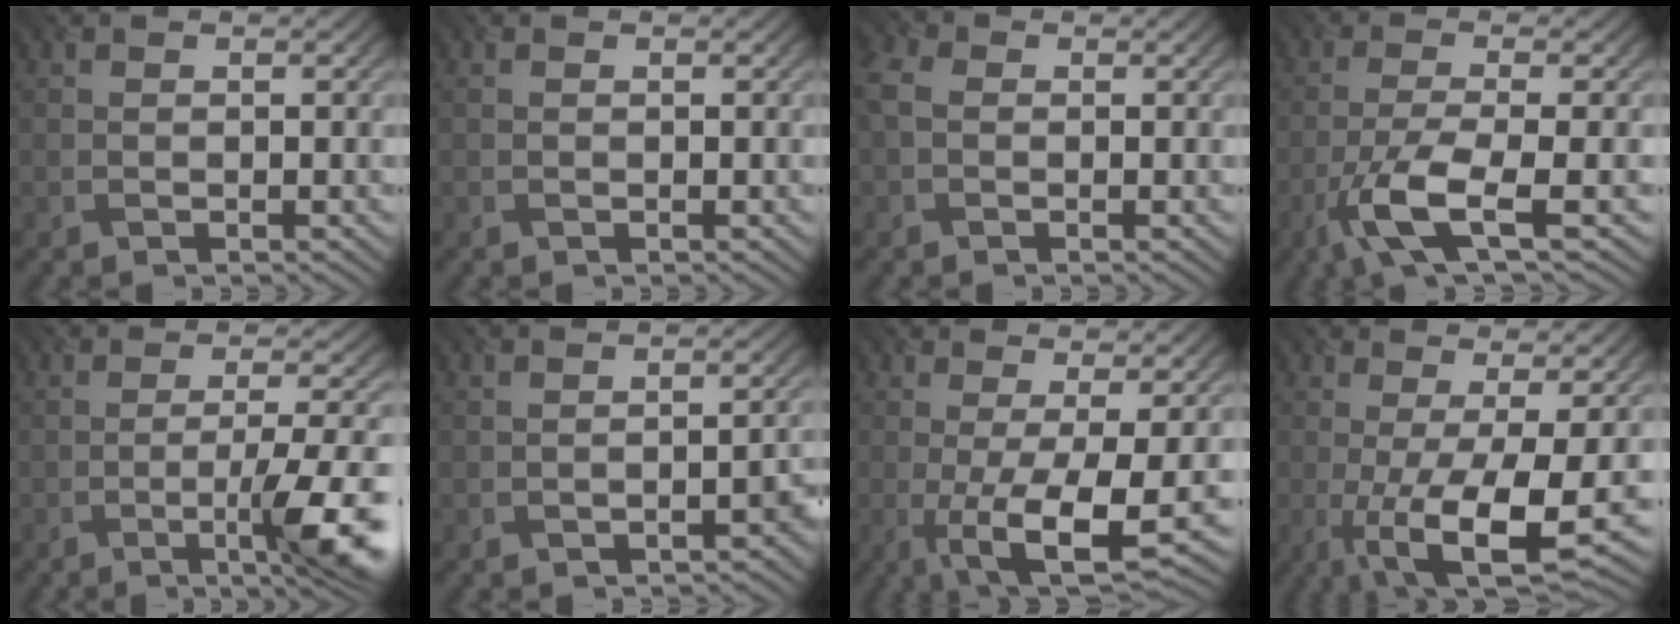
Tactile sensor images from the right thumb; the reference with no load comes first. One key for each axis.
{"total": 0.0}
{"total": 3.6, "fx": -0.1, "fy": 2.8, "fz": 2.3, "tx": -0.068, "ty": 0.006, "tz": -0.010}
{"total": 7.5, "fx": -3.3, "fy": 1.7, "fz": 6.5, "tx": -0.127, "ty": 0.001, "tz": -0.077}
{"total": 9.6, "fx": -3.5, "fy": 1.5, "fz": 8.8, "tx": -0.136, "ty": 0.003, "tz": -0.054}
{"total": 2.6, "fx": -1.6, "fy": 0.7, "fz": 1.9, "tx": -0.024, "ty": 0.006, "tz": -0.021}
{"total": 8.6, "fx": -1.8, "fy": 1.8, "fz": 8.2, "tx": -0.137, "ty": -0.008, "tz": -0.025}
{"total": 9.8, "fx": -2.1, "fy": 2.2, "fz": 9.3, "tx": -0.159, "ty": -0.008, "tz": -0.023}